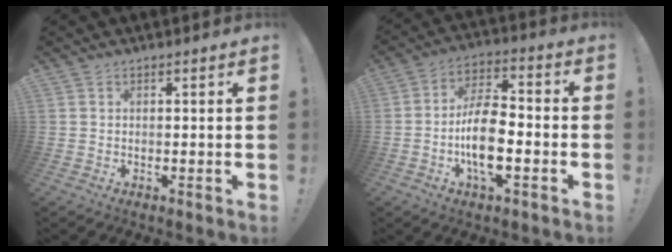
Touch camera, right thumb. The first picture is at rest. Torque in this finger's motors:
{"motor_torque": [1.19, 1.63, 0.19, -0.07, 0.36]}